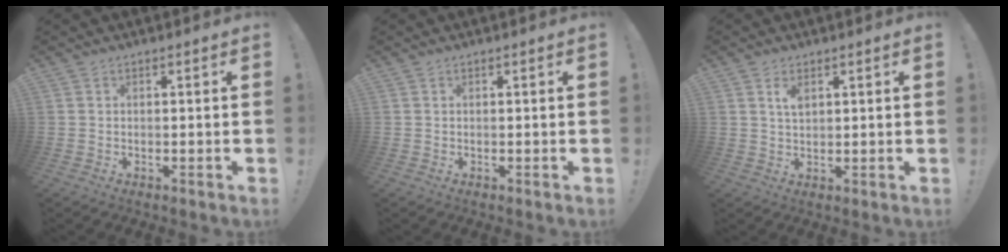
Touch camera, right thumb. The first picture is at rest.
{"total": 0.0}
{"total": 3.4, "force": [1.7, 1.7, 2.3], "torque": [-0.027, -0.010, 0.026]}